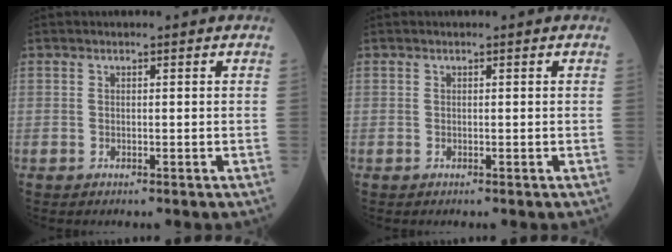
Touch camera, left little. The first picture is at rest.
{"total": 0.0}